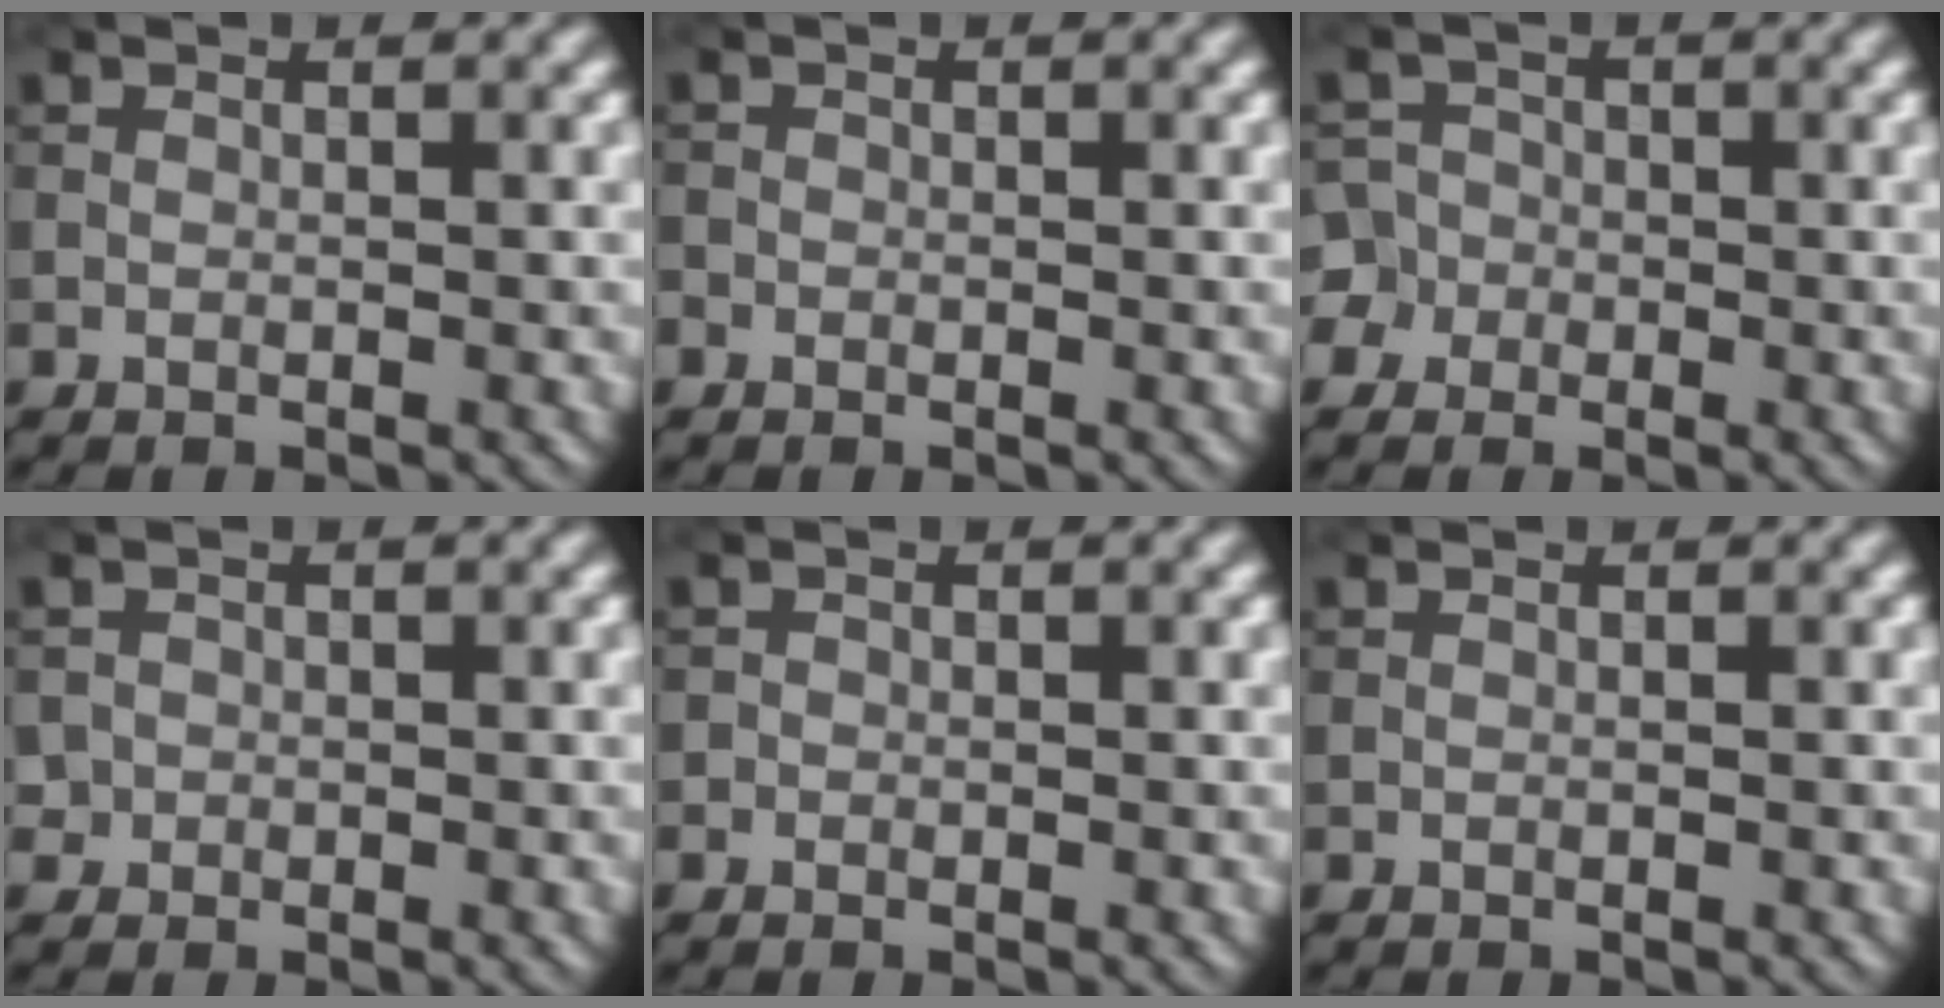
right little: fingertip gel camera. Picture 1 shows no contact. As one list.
[{"total": 0.8, "force": [-0.4, 0.4, -0.5], "torque": [0.015, -0.002, -0.013]}, {"total": 4.9, "force": [-2.4, 4.2, -0.1], "torque": [0.012, 0.006, -0.068]}, {"total": 1.3, "force": [-0.1, 1.0, -0.8], "torque": [0.021, -0.002, -0.002]}, {"total": 0.8, "force": [-0.3, 0.4, -0.6], "torque": [0.019, 0.000, -0.010]}, {"total": 0.0}]